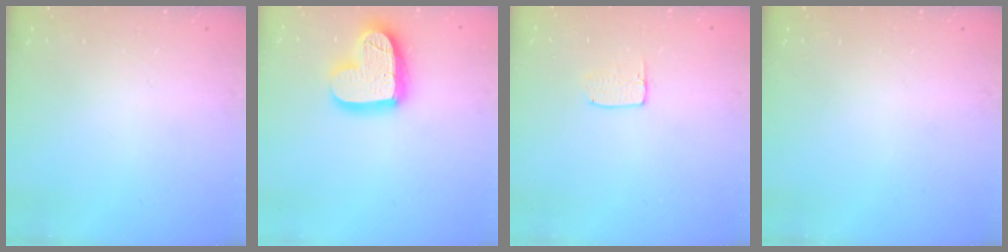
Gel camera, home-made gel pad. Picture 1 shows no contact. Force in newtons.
{"total": 17.8, "press": 17.8, "slide": 1.4}
{"total": 3.6, "press": 3.6, "slide": 0.3}
{"total": 0.0}